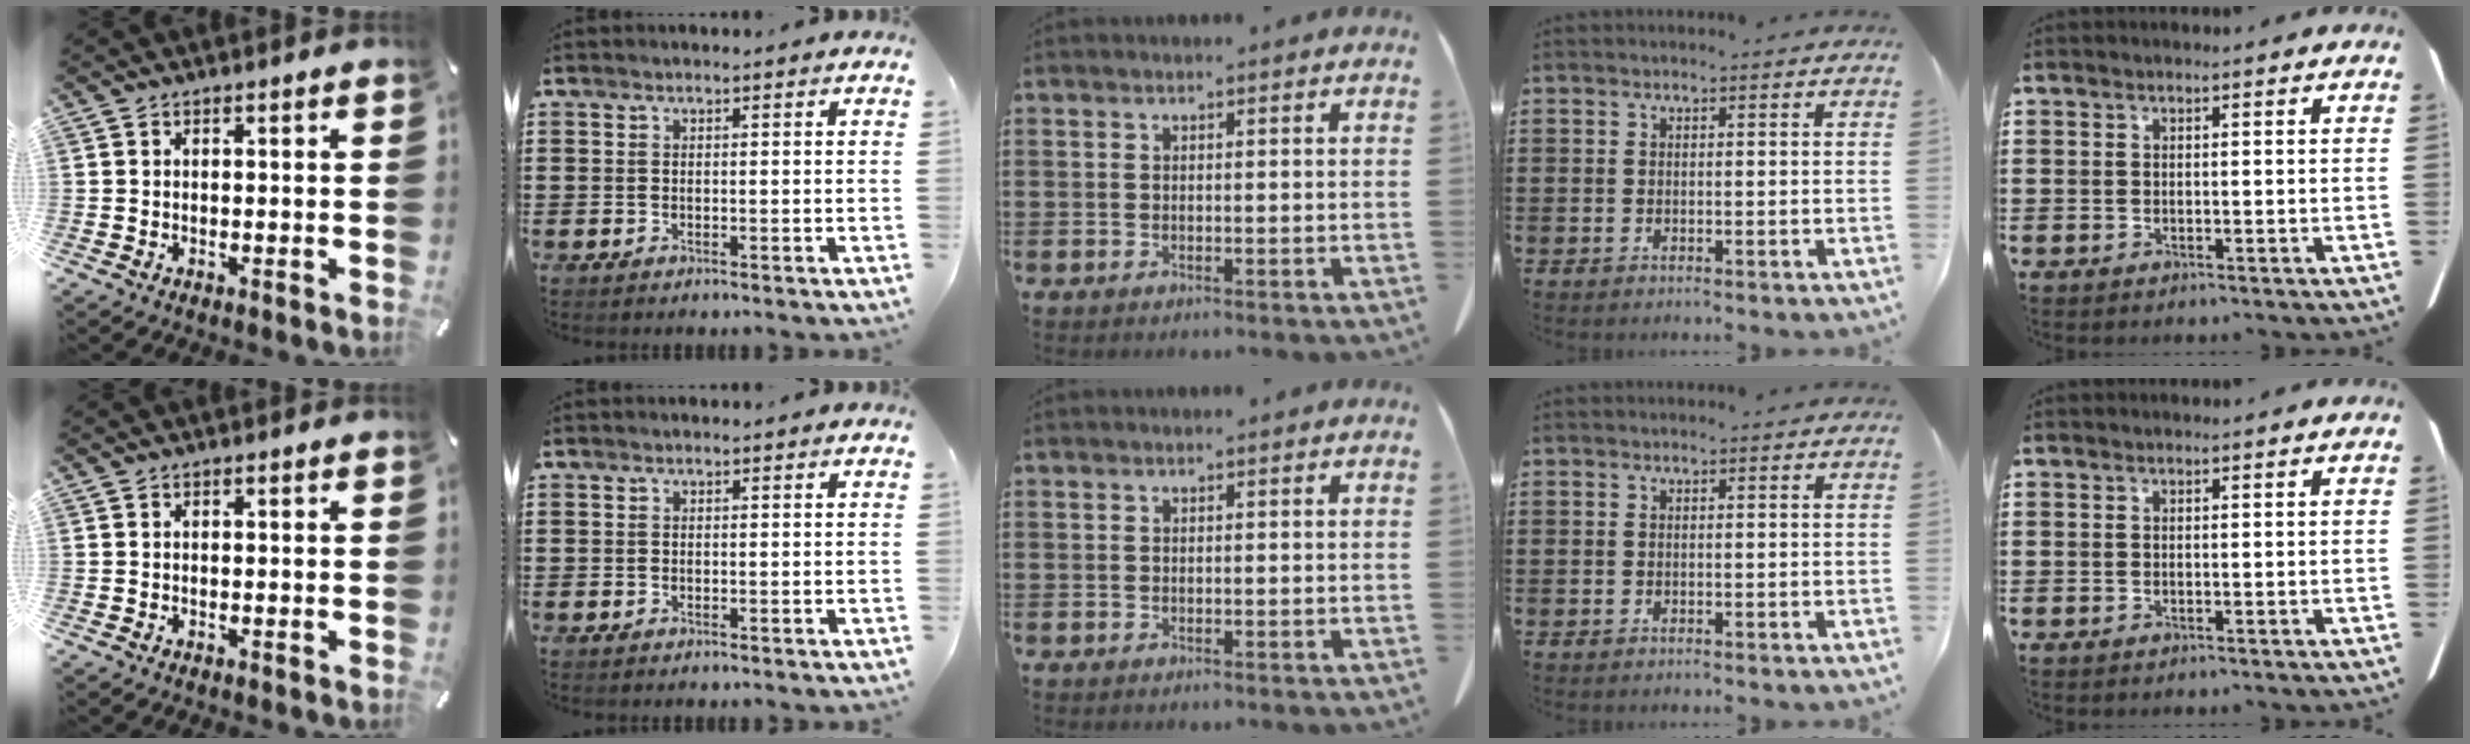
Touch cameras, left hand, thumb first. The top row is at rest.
{}